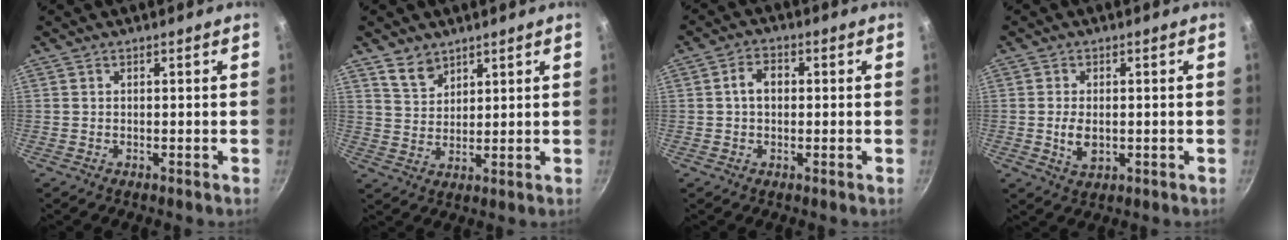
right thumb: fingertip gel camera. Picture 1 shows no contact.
{"total": 5.1, "force": [3.7, 3.0, 1.8], "torque": [-0.021, -0.017, 0.077]}
{"total": 4.4, "force": [0.4, 3.2, 3.1], "torque": [-0.040, 0.014, 0.000]}
{"total": 4.6, "force": [-0.4, 2.8, 3.6], "torque": [-0.065, -0.004, -0.002]}